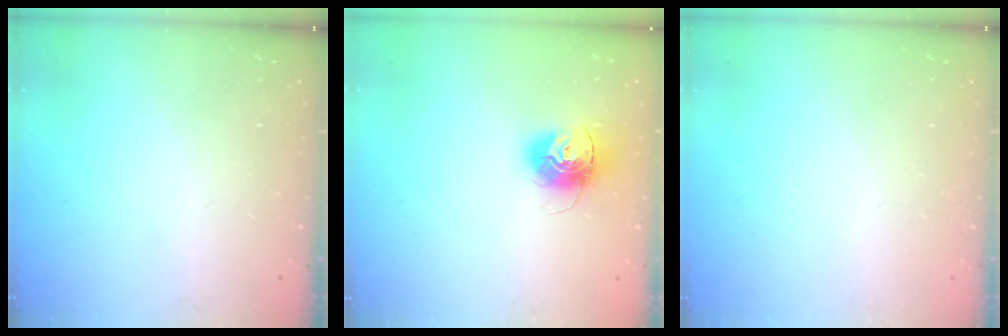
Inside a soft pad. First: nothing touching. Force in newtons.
{"total": 13.6, "press": 13.5, "slide": 1.3}
{"total": 0.0}